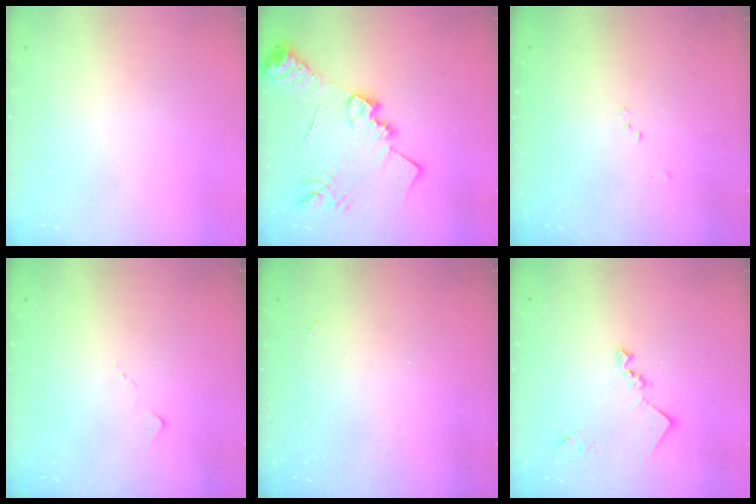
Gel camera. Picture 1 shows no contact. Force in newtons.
{"total": 16.1, "press": 16.1, "slide": 1.0}
{"total": 5.9, "press": 5.9, "slide": 0.7}
{"total": 5.8, "press": 5.7, "slide": 0.8}
{"total": 1.9, "press": 1.8, "slide": 0.4}
{"total": 10.8, "press": 10.8, "slide": 0.4}